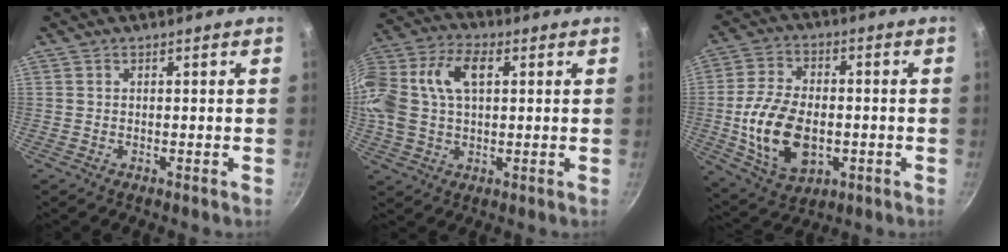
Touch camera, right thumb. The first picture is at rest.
{"total": 18.3, "force": [3.9, 11.0, 14.0], "torque": [-0.328, 0.030, 0.067]}
{"total": 16.0, "force": [-2.5, 9.9, 12.3], "torque": [-0.216, 0.005, -0.034]}